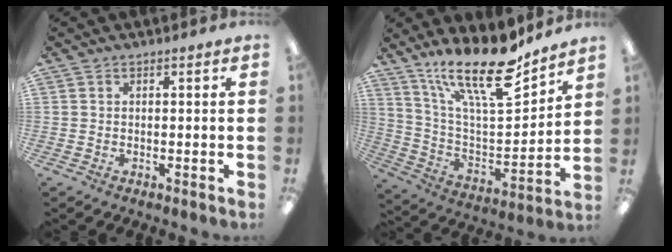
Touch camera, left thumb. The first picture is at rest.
{"total": 20.8, "force": [15.2, 6.1, 12.8], "torque": [-0.223, -0.109, 0.260]}